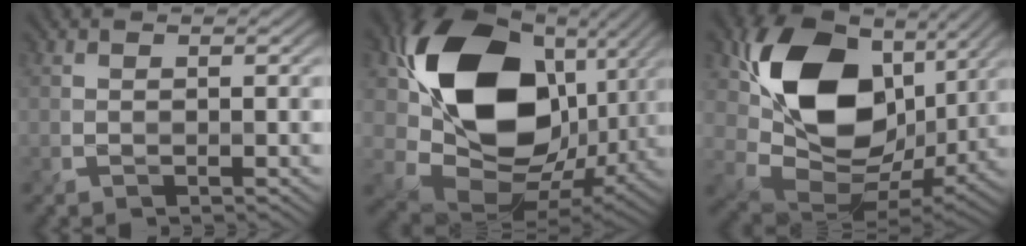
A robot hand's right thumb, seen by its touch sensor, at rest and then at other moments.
{"total": 18.6, "force": [4.6, 14.0, 11.4], "torque": [-0.234, -0.018, 0.104]}
{"total": 17.1, "force": [4.9, 12.1, 11.0], "torque": [-0.213, -0.009, 0.103]}